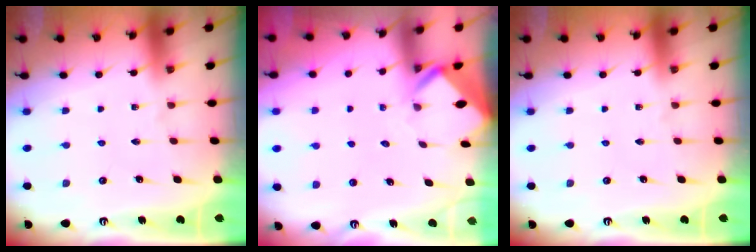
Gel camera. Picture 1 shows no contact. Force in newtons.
{"total": 2.4, "press": 2.4, "slide": 0.1}
{"total": 0.0}